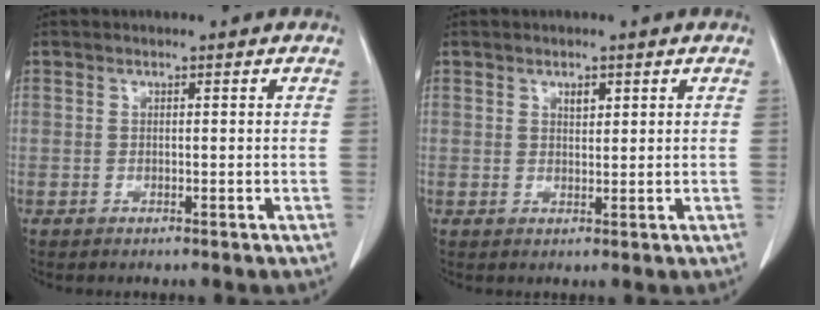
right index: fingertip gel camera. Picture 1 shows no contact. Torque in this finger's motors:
{"motor_torque": [0.15, -0.03, 0.06, 0.02]}